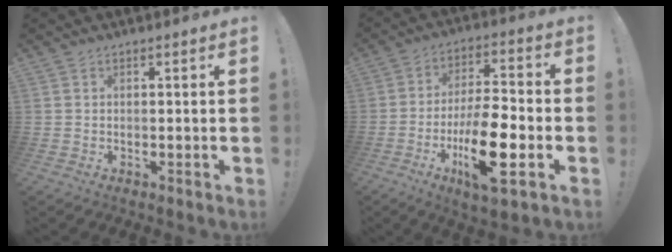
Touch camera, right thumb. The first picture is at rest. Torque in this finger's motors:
{"motor_torque": [0.75, 1.19, 1.51, -1.24, 0.49]}